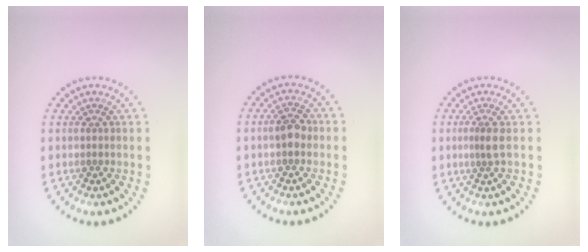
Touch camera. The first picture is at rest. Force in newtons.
{"total": 1.9, "press": 1.9, "slide": 0.3}
{"total": 1.3, "press": 0.8, "slide": 1.0}